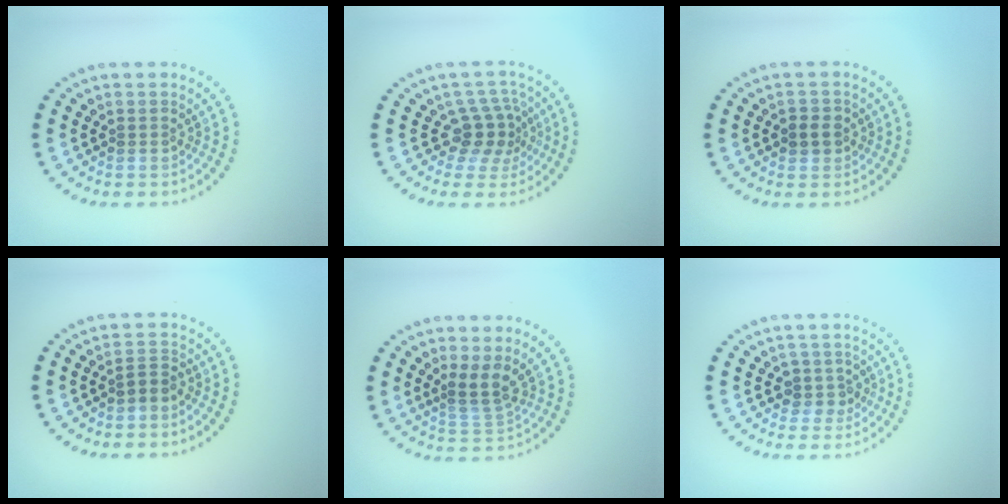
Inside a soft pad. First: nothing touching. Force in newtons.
{"total": 3.3, "press": 2.5, "slide": 2.1}
{"total": 1.8, "press": 1.7, "slide": 0.4}
{"total": 1.5, "press": 1.1, "slide": 0.9}
{"total": 2.4, "press": 1.8, "slide": 1.6}
{"total": 1.9, "press": 1.5, "slide": 1.2}